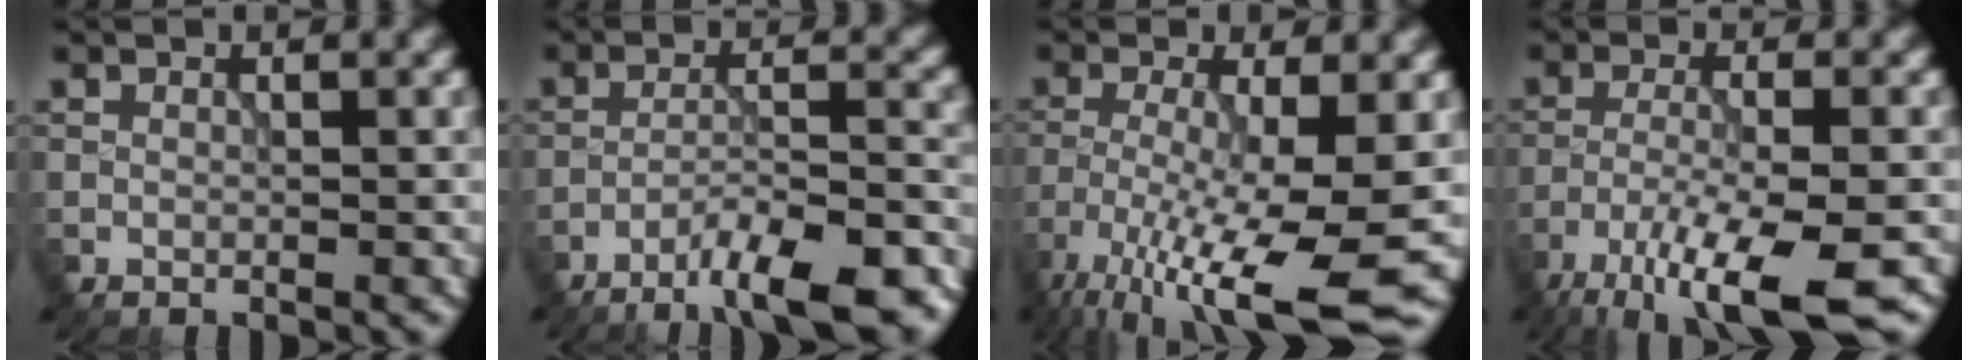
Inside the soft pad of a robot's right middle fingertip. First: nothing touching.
{"total": 10.3, "force": [-7.5, 2.0, 6.8], "torque": [-0.106, -0.002, -0.106]}
{"total": 11.2, "force": [-5.5, 2.5, 9.4], "torque": [-0.183, -0.025, -0.091]}
{"total": 10.1, "force": [-6.8, 2.2, 7.1], "torque": [-0.129, -0.022, -0.116]}